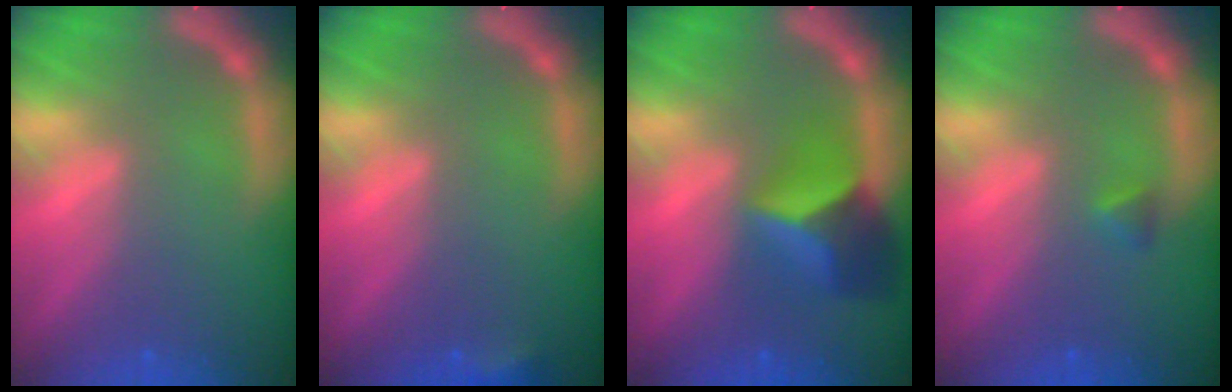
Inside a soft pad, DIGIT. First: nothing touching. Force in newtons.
{"total": 1.4}
{"total": 6.0}
{"total": 0.9}